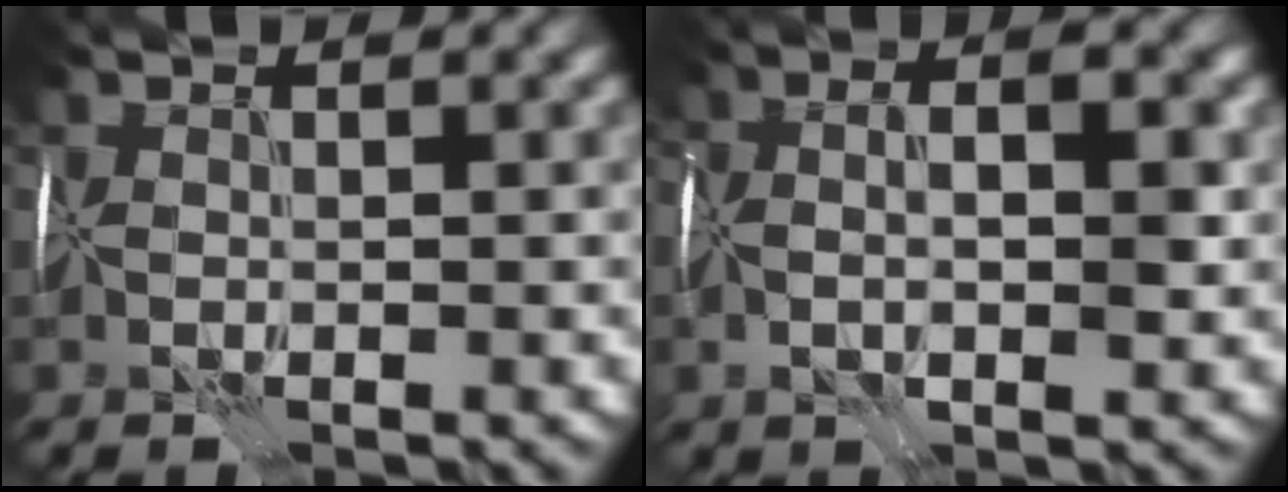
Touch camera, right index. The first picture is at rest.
{"total": 4.3, "force": [-0.3, 1.7, 3.9], "torque": [-0.064, -0.002, -0.006]}